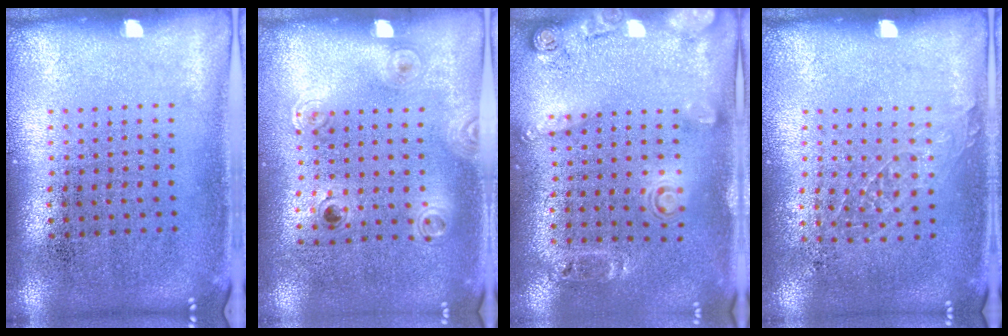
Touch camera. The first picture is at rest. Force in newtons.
{"total": 1.1, "press": 0.8, "slide": 0.8}
{"total": 1.8, "press": 1.2, "slide": 1.3}
{"total": 0.9, "press": 0.8, "slide": 0.2}